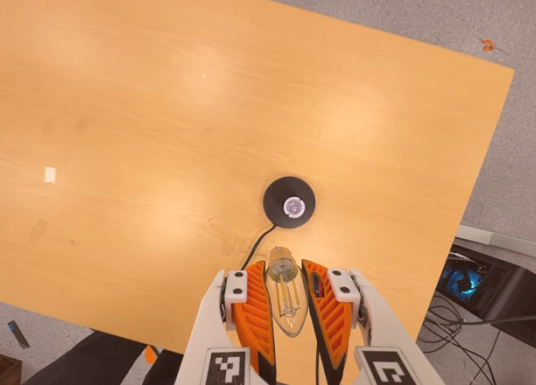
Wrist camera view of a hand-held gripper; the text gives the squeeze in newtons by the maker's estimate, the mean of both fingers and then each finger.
{"total": 20.1, "left": 21.7, "right": 18.4}